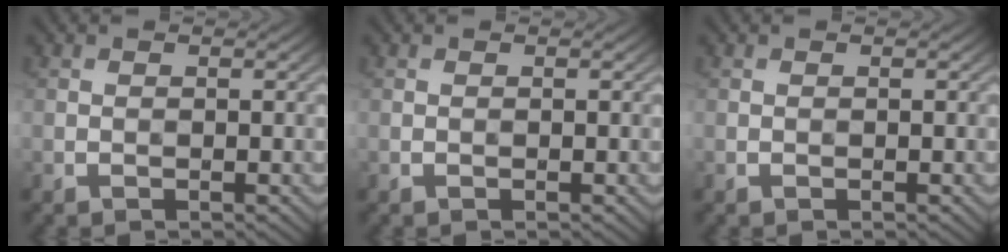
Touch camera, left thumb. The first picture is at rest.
{"total": 0.0}
{"total": 0.0}